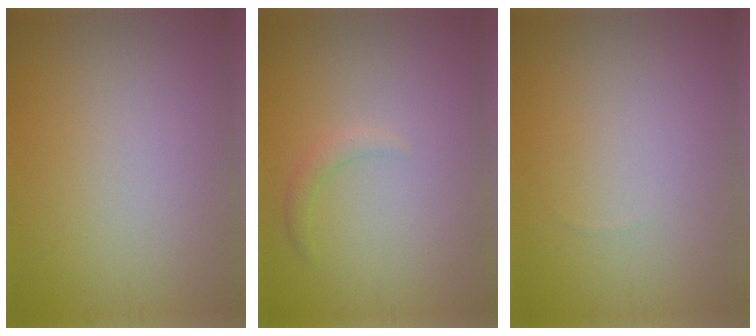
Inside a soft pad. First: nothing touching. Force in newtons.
{"total": 1.1, "press": 1.1, "slide": 0.1}
{"total": 0.0}